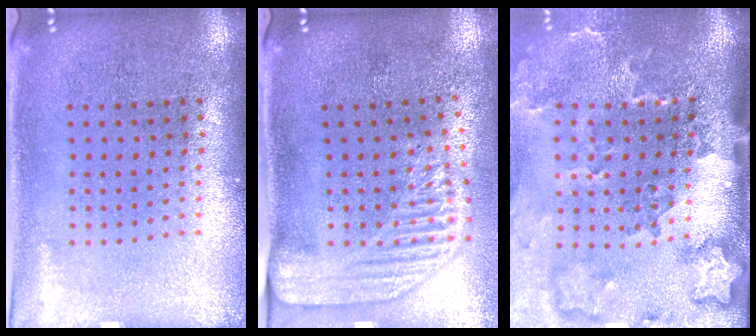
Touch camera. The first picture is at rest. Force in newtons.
{"total": 2.2, "press": 1.7, "slide": 1.3}
{"total": 3.4, "press": 2.4, "slide": 2.5}